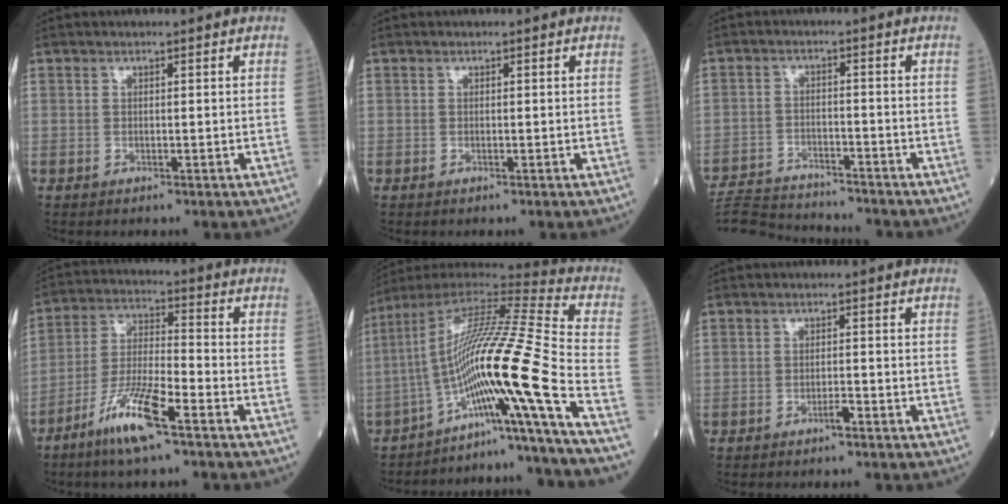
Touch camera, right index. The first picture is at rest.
{"total": 0.0}
{"total": 10.6, "force": [-10.3, 1.0, 2.0], "torque": [-0.036, 0.006, -0.168]}
{"total": 10.5, "force": [-6.5, 1.0, 8.2], "torque": [-0.169, -0.016, -0.128]}
{"total": 21.7, "force": [-9.8, -2.9, 19.1], "torque": [-0.339, -0.003, -0.175]}
{"total": 1.3, "force": [-0.9, 0.0, 0.9], "torque": [-0.017, 0.001, -0.018]}